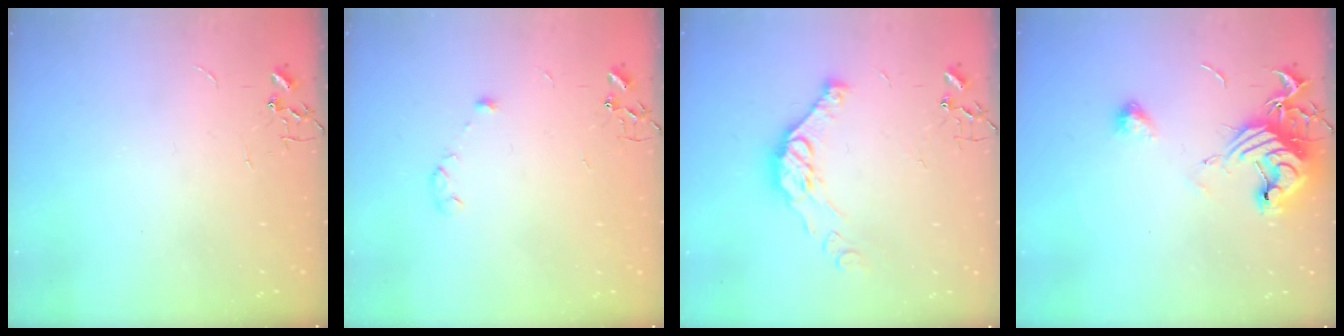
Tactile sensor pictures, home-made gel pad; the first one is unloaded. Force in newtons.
{"total": 3.4, "press": 3.4, "slide": 0.6}
{"total": 12.5, "press": 12.4, "slide": 1.3}
{"total": 14.6, "press": 14.5, "slide": 1.6}